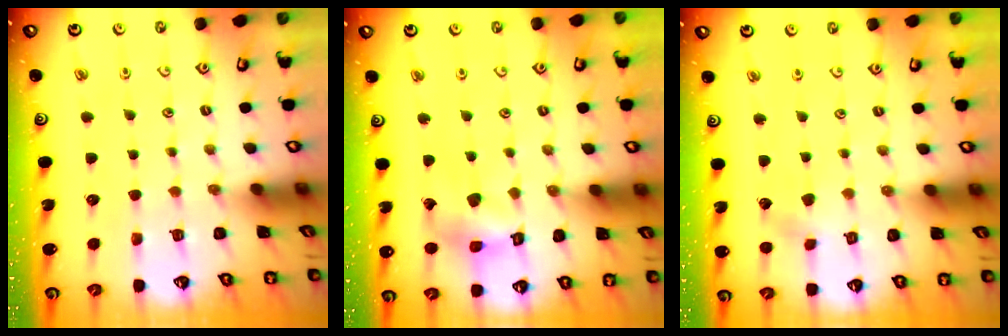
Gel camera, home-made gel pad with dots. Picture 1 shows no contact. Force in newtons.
{"total": 9.6, "press": 9.5, "slide": 1.0}
{"total": 2.5, "press": 2.5, "slide": 0.2}